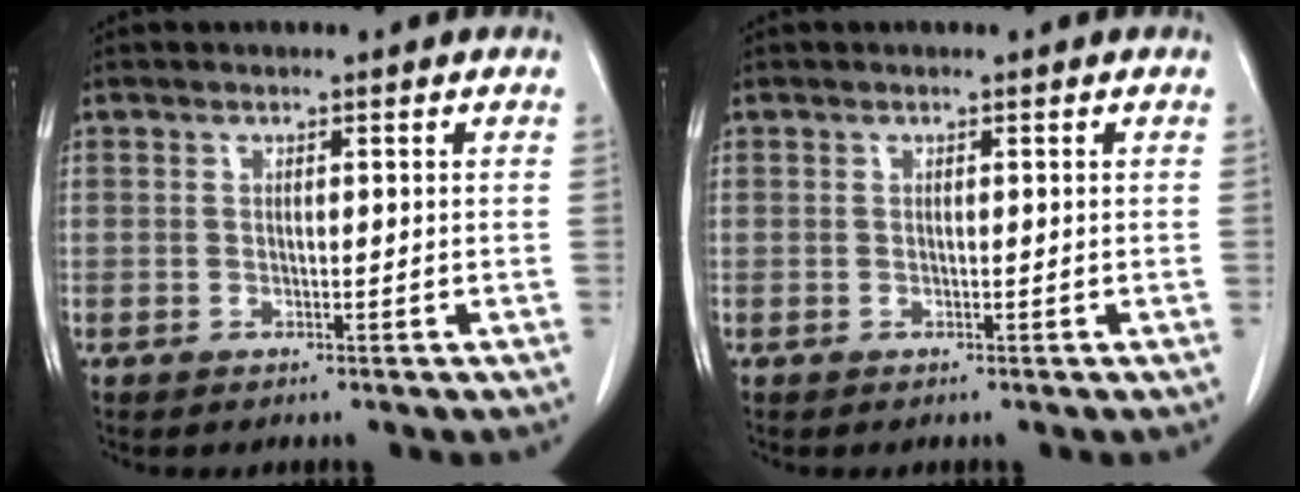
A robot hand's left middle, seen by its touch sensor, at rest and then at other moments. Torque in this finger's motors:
{"motor_torque": [-0.05, 0.05, 0.06, 0.00]}